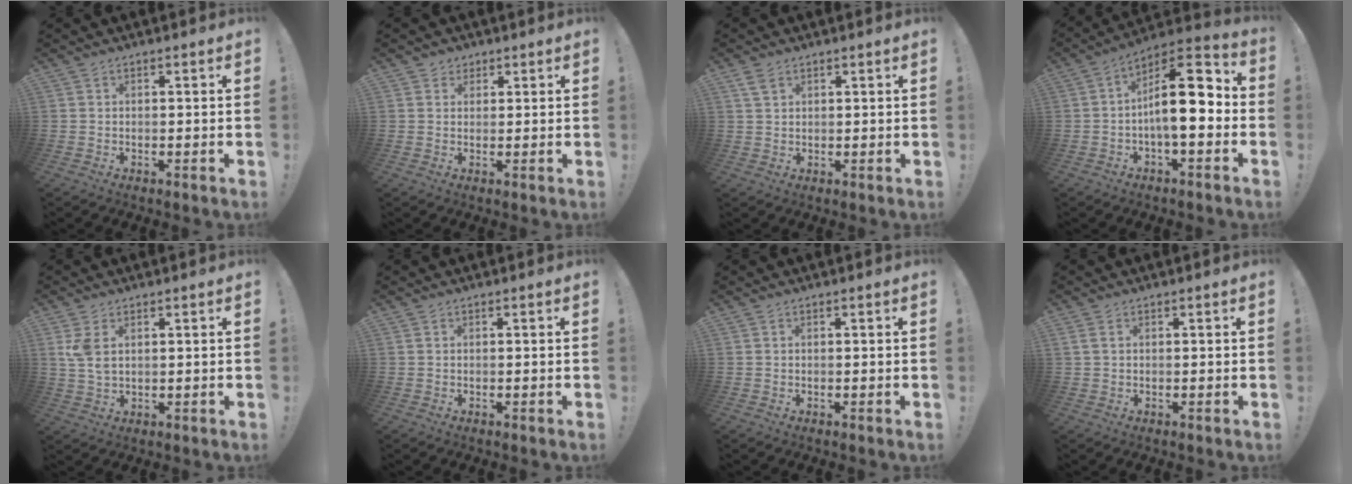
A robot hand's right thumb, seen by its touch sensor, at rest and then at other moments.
{"total": 2.7, "force": [1.5, 2.2, 0.3], "torque": [0.004, -0.008, 0.025]}
{"total": 3.8, "force": [2.5, 2.4, 1.5], "torque": [-0.010, -0.014, 0.045]}
{"total": 16.3, "force": [-0.3, 6.8, 14.8], "torque": [-0.223, 0.007, -0.004]}
{"total": 4.8, "force": [1.6, 2.6, 3.7], "torque": [-0.069, -0.004, 0.029]}
{"total": 0.0}
{"total": 0.0}
{"total": 1.4, "force": [0.6, 0.7, 1.0], "torque": [-0.020, 0.003, 0.011]}